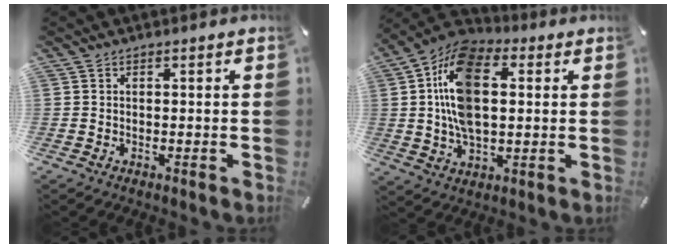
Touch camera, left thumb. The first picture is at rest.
{"total": 16.9, "force": [2.8, 10.2, 13.2], "torque": [-0.273, 0.005, 0.048]}